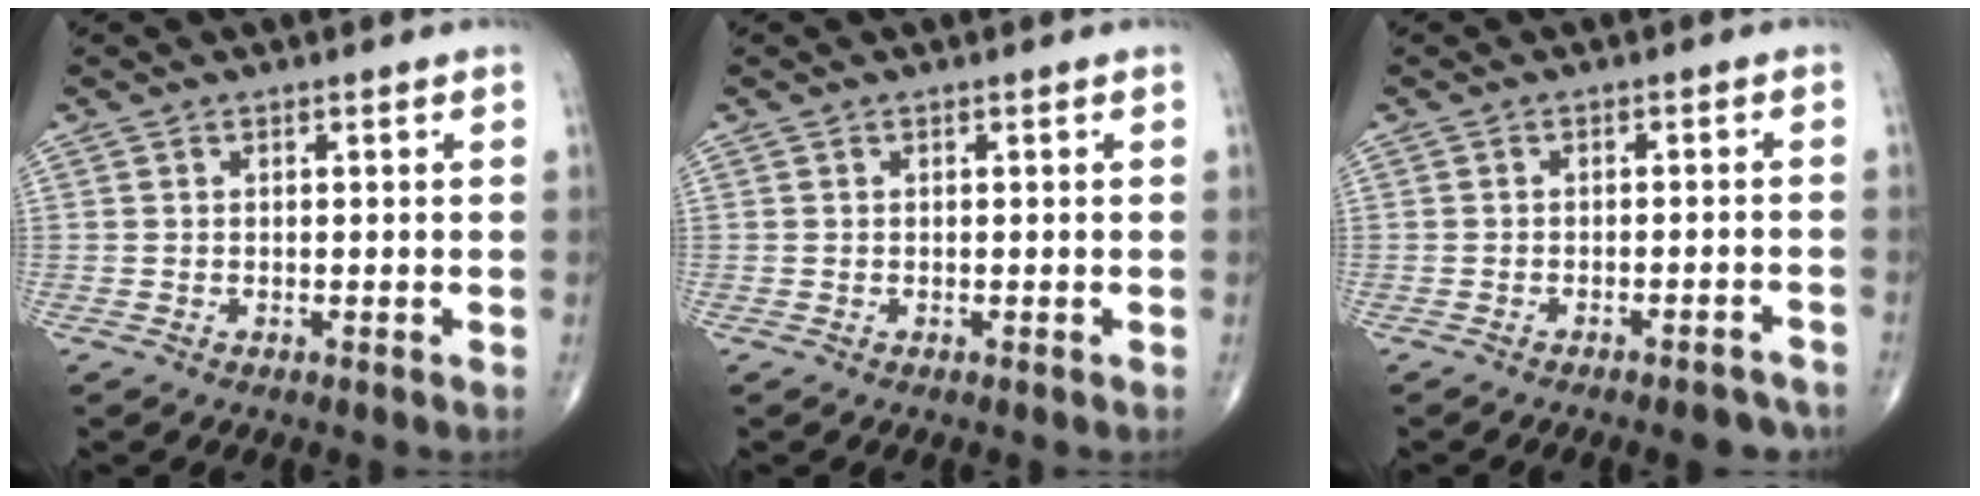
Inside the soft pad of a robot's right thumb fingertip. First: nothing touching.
{"total": 0.0}
{"total": 5.3, "force": [-4.7, 1.3, 2.2], "torque": [-0.020, 0.025, -0.055]}